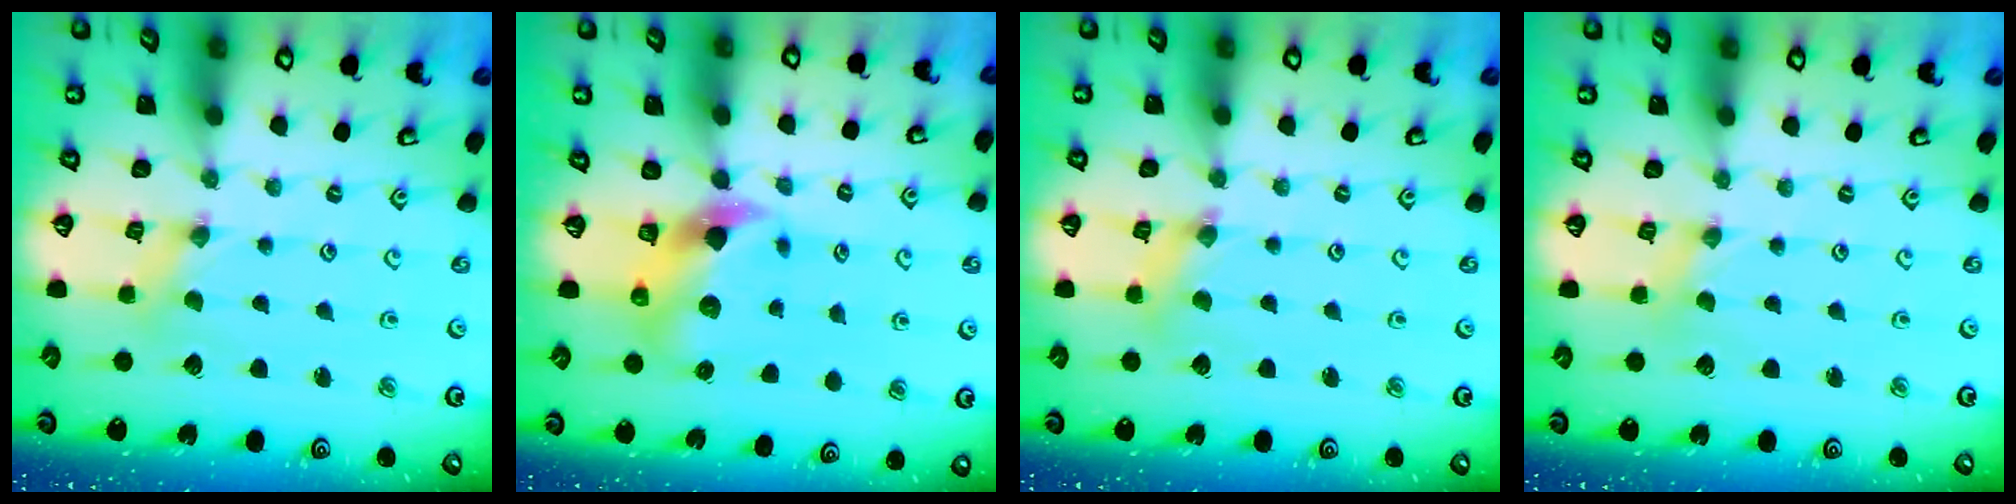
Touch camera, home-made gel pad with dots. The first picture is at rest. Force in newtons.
{"total": 7.3, "press": 7.2, "slide": 1.3}
{"total": 2.5, "press": 2.4, "slide": 0.3}
{"total": 0.0}